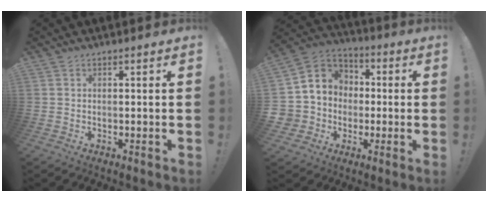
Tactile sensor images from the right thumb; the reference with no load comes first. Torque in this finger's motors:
{"motor_torque": [2.16, 1.90, 0.03, -0.07, 0.08]}